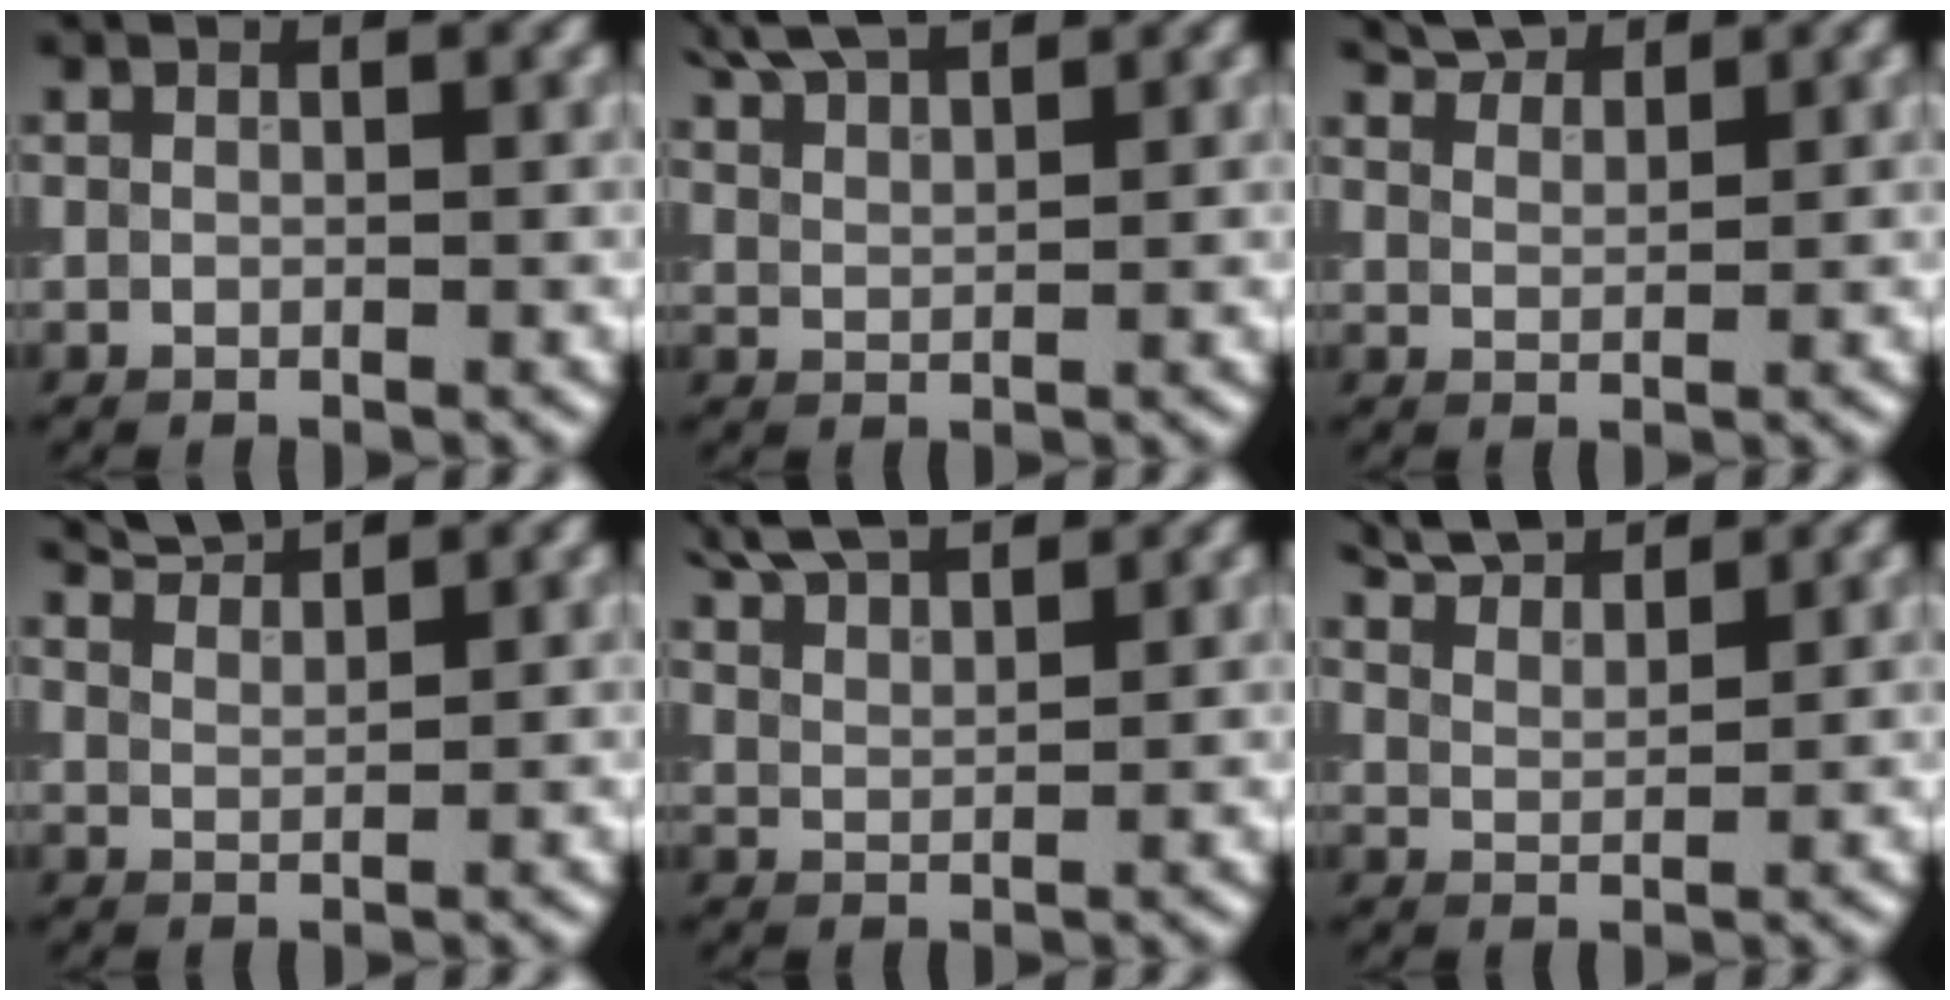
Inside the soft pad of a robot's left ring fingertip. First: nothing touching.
{"total": 5.1, "force": [4.4, 1.2, 2.3], "torque": [-0.040, 0.019, 0.064]}
{"total": 2.9, "force": [2.7, 0.7, 0.8], "torque": [-0.015, 0.001, 0.052]}
{"total": 2.8, "force": [2.7, 0.4, 0.8], "torque": [-0.013, 0.005, 0.048]}
{"total": 5.7, "force": [4.9, 1.3, 2.4], "torque": [-0.038, 0.019, 0.069]}
{"total": 4.3, "force": [4.0, 0.8, 1.3], "torque": [-0.028, 0.010, 0.067]}